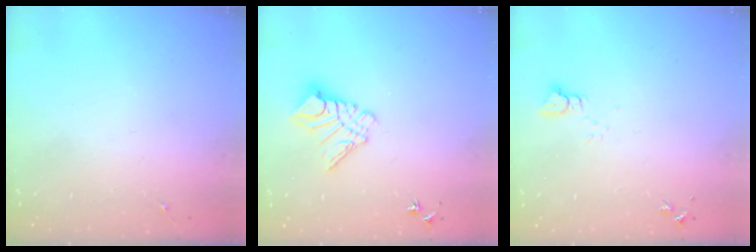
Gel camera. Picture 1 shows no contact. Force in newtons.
{"total": 10.6, "press": 10.5, "slide": 1.1}
{"total": 2.2, "press": 2.2, "slide": 0.2}